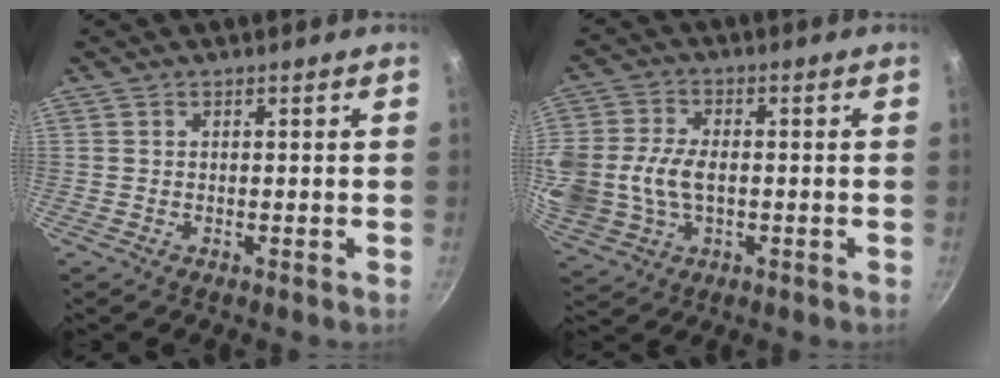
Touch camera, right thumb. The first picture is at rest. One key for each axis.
{"total": 16.6, "fx": -1.0, "fy": 11.9, "fz": 11.4, "tx": -0.268, "ty": 0.020, "tz": -0.015}